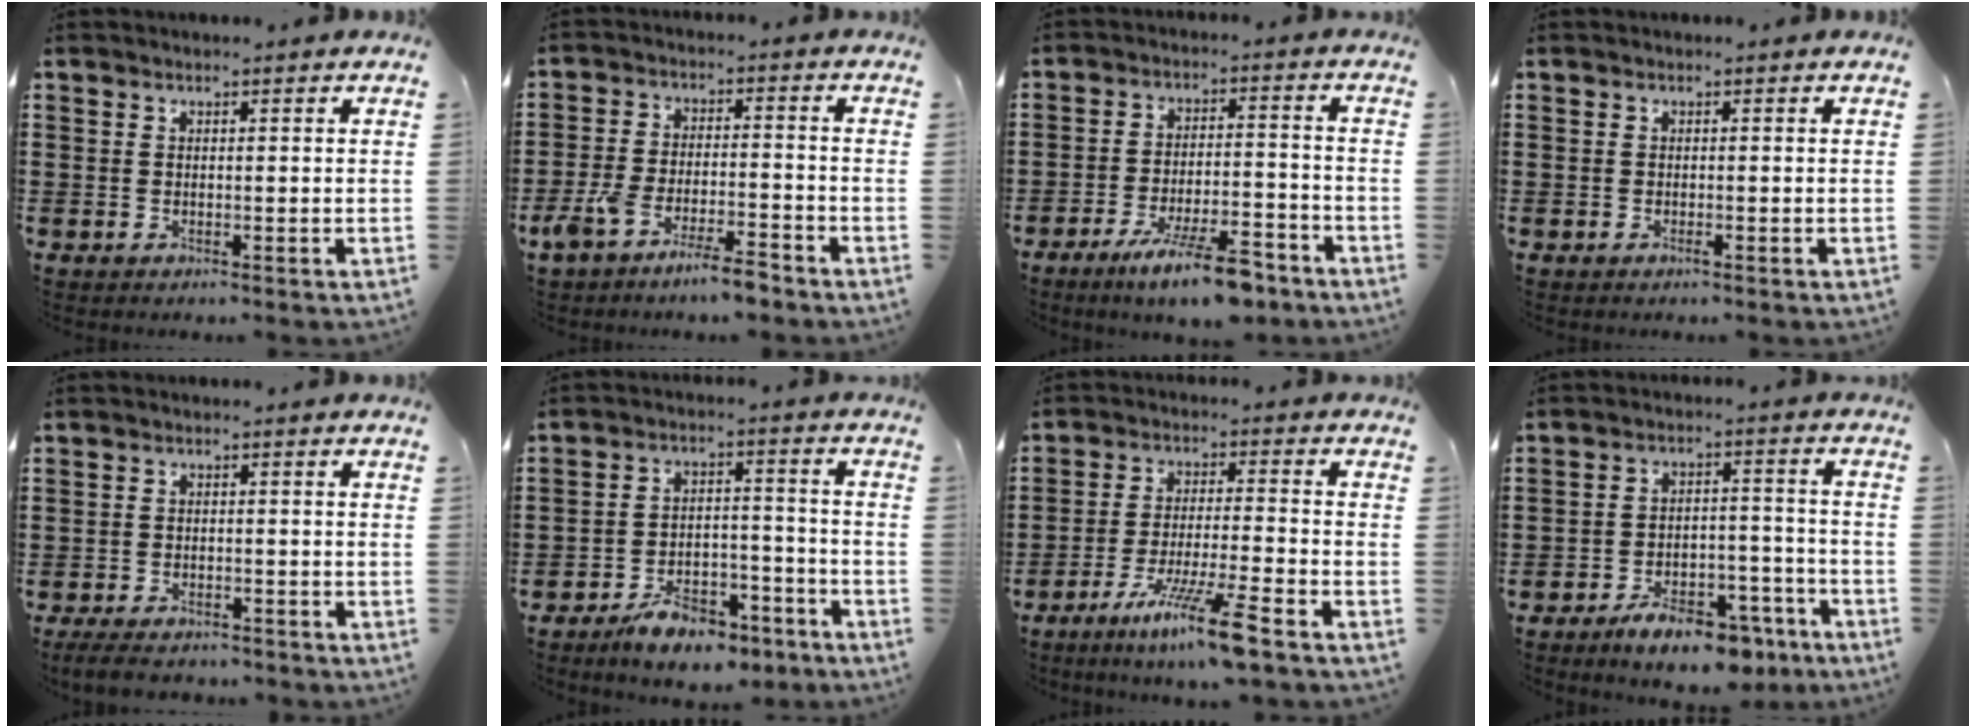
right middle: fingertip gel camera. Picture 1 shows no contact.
{"total": 6.5, "force": [-5.4, 0.9, 3.6], "torque": [-0.084, -0.006, -0.103]}
{"total": 9.1, "force": [-6.9, 1.2, 5.8], "torque": [-0.103, 0.003, -0.126]}
{"total": 0.5, "force": [-0.2, 0.0, 0.5], "torque": [-0.009, -0.003, -0.004]}
{"total": 2.9, "force": [-2.7, 0.6, 0.8], "torque": [-0.020, 0.000, -0.058]}
{"total": 7.3, "force": [-6.3, 2.4, 2.8], "torque": [-0.050, 0.018, -0.118]}
{"total": 9.8, "force": [-6.8, 0.0, 7.0], "torque": [-0.128, -0.008, -0.127]}
{"total": 8.0, "force": [-6.5, 2.4, 4.0], "torque": [-0.057, 0.023, -0.116]}